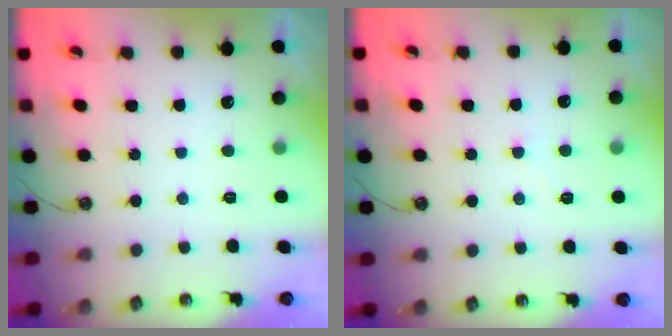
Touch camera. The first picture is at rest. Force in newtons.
{"total": 1.2, "press": 1.1, "slide": 0.4}